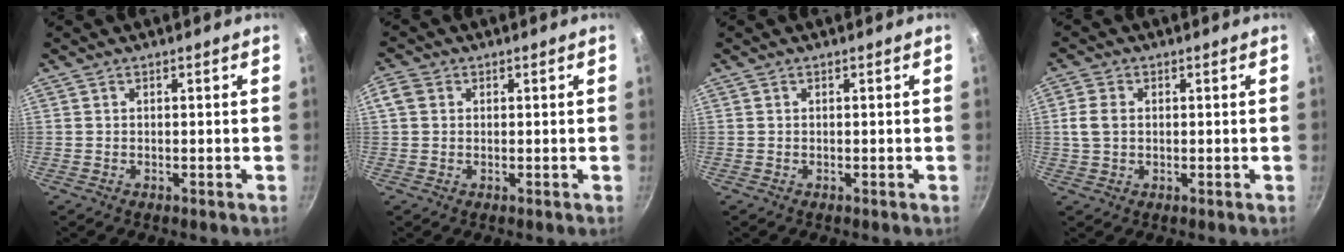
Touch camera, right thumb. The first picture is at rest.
{"total": 3.2, "force": [0.7, 2.7, 1.6], "torque": [-0.027, 0.005, 0.008]}
{"total": 0.0}
{"total": 4.4, "force": [0.5, 3.2, 3.0], "torque": [-0.056, 0.005, 0.007]}